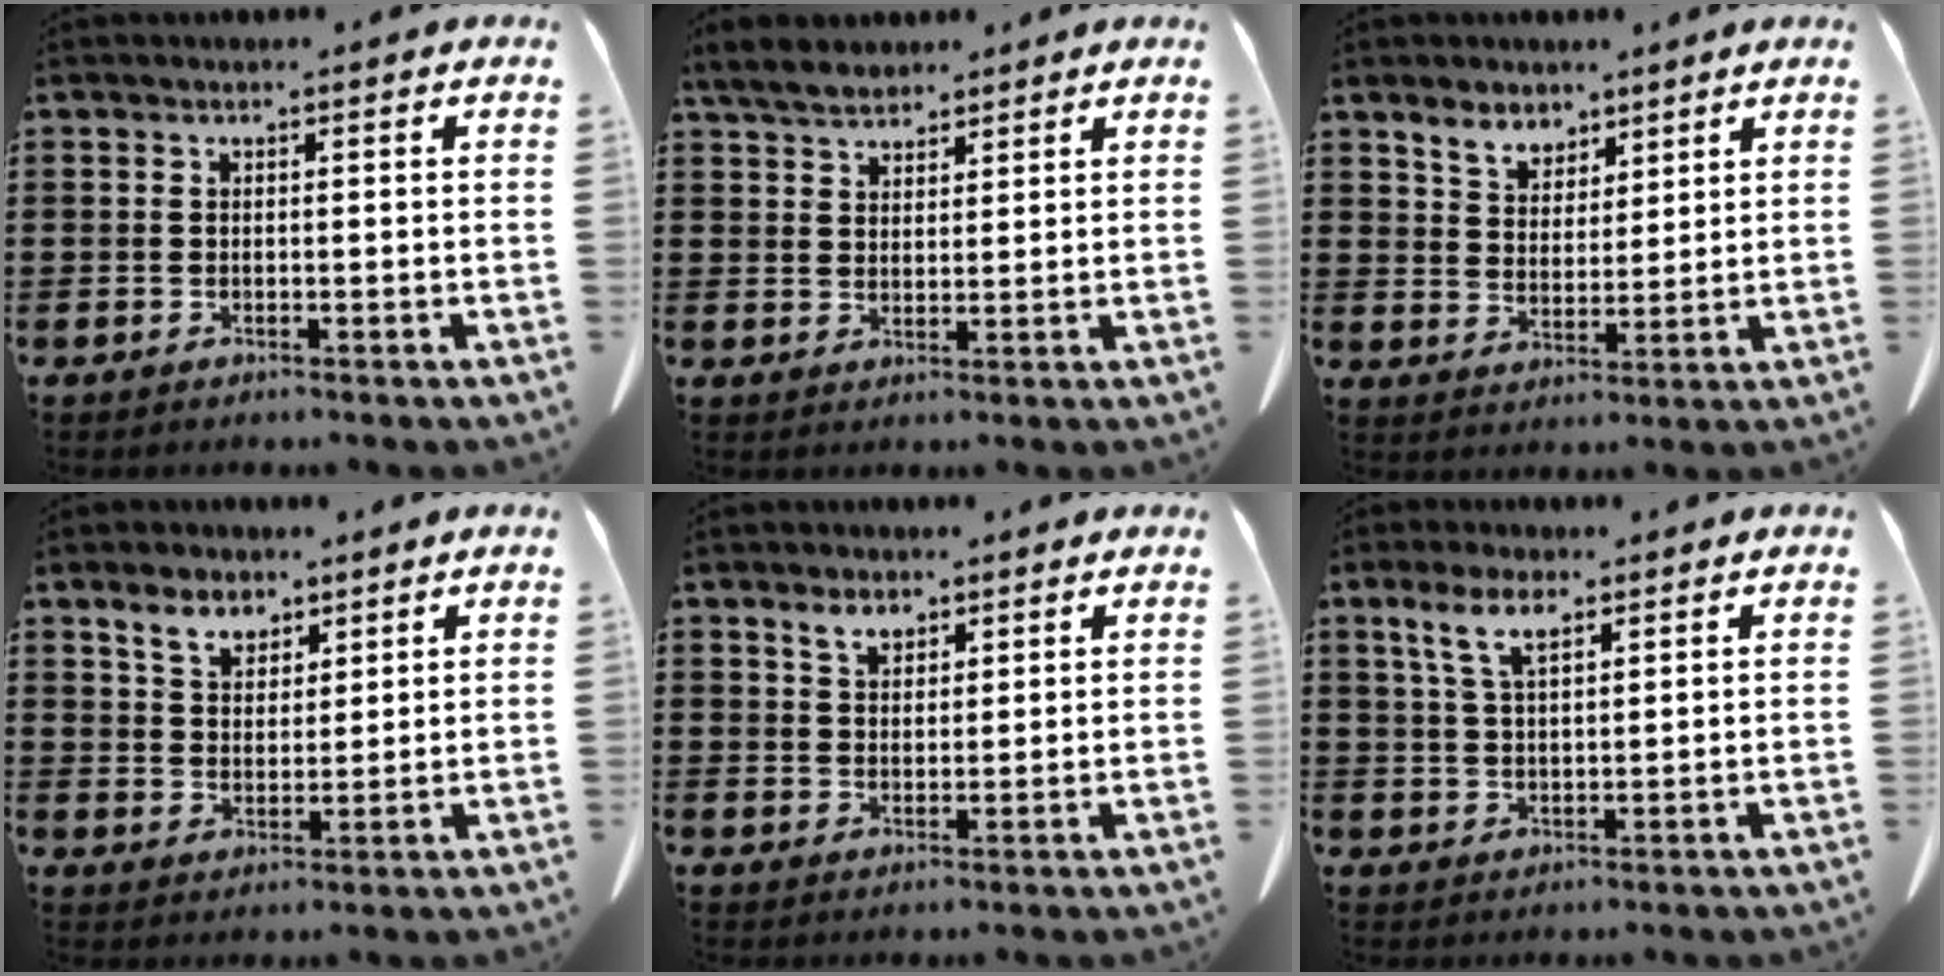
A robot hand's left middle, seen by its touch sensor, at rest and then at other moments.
{"total": 4.2, "force": [3.7, 1.7, 1.3], "torque": [-0.038, 0.000, 0.069]}
{"total": 4.9, "force": [4.0, 2.6, 0.8], "torque": [-0.033, -0.001, 0.077]}
{"total": 5.2, "force": [3.9, 3.0, 1.8], "torque": [-0.051, 0.007, 0.073]}
{"total": 3.5, "force": [2.5, 1.9, 1.5], "torque": [-0.028, 0.003, 0.045]}
{"total": 5.7, "force": [3.4, 2.0, 4.1], "torque": [-0.091, 0.007, 0.060]}